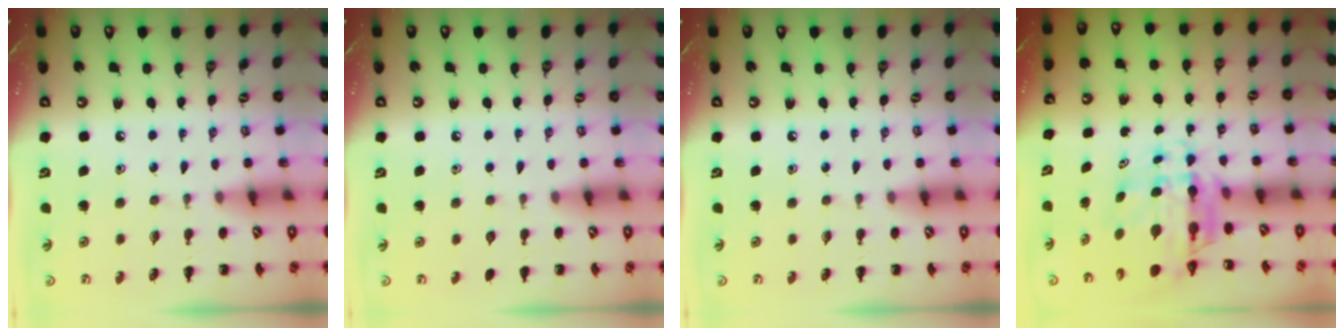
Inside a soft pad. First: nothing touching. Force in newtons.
{"total": 0.0}
{"total": 0.0}
{"total": 7.2, "press": 6.9, "slide": 2.0}